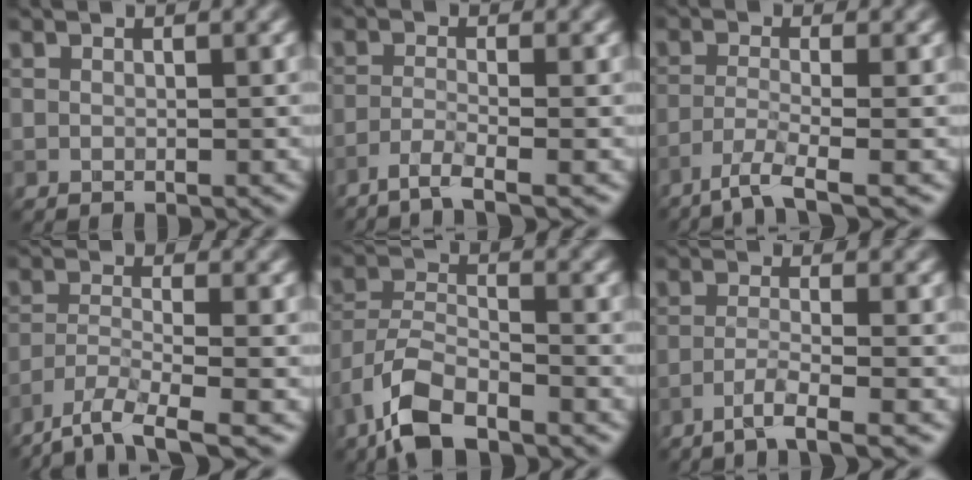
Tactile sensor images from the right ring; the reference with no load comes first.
{"total": 2.6, "force": [-1.8, 0.2, 1.8], "torque": [-0.032, -0.001, -0.049]}
{"total": 3.7, "force": [-2.5, 0.4, 2.6], "torque": [-0.047, -0.005, -0.060]}
{"total": 6.0, "force": [-4.5, 1.3, 3.7], "torque": [-0.070, -0.010, -0.091]}
{"total": 6.1, "force": [-4.3, 2.4, 3.6], "torque": [-0.068, 0.000, -0.091]}
{"total": 3.1, "force": [-2.0, 0.2, 2.3], "torque": [-0.039, 0.003, -0.051]}